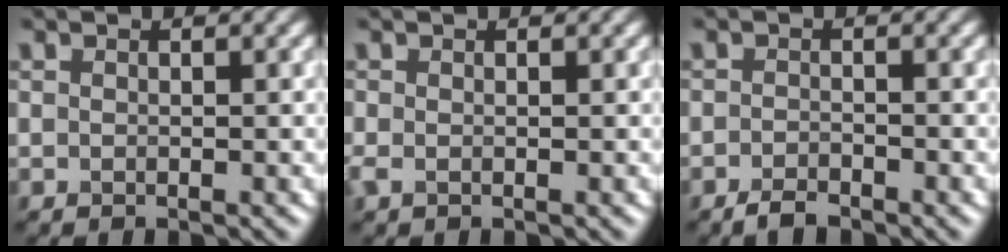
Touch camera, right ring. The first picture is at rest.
{"total": 0.7, "force": [-0.2, 0.4, 0.6], "torque": [-0.018, -0.004, -0.005]}
{"total": 1.7, "force": [-1.4, 0.5, 0.8], "torque": [-0.016, 0.001, -0.028]}